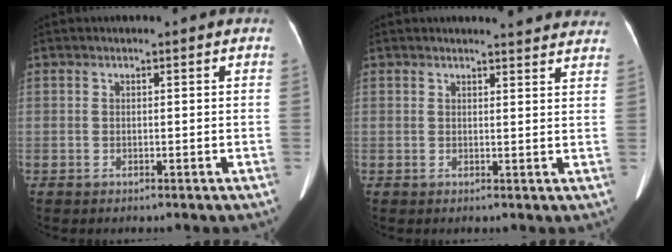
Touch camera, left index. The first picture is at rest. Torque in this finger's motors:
{"motor_torque": [-0.10, -0.07, -0.01, 0.01]}